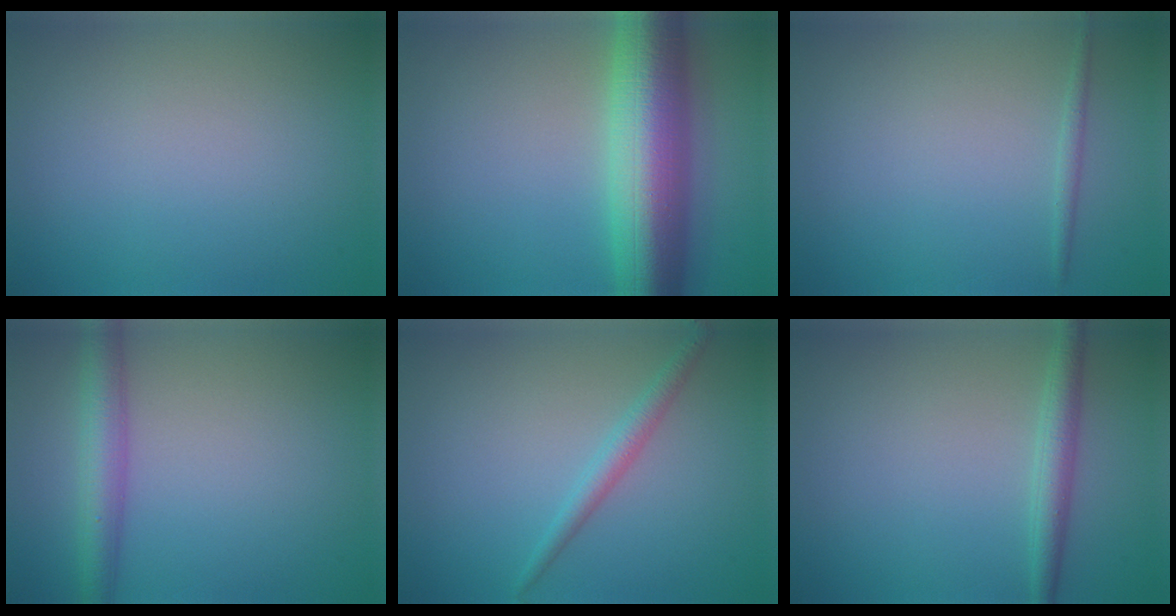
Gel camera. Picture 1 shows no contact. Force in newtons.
{"total": 10.7, "press": 10.6, "slide": 0.2}
{"total": 0.8, "press": 0.8, "slide": 0.0}
{"total": 3.8, "press": 3.8, "slide": 0.1}
{"total": 1.8, "press": 1.8, "slide": 0.1}
{"total": 2.3, "press": 2.3, "slide": 0.1}